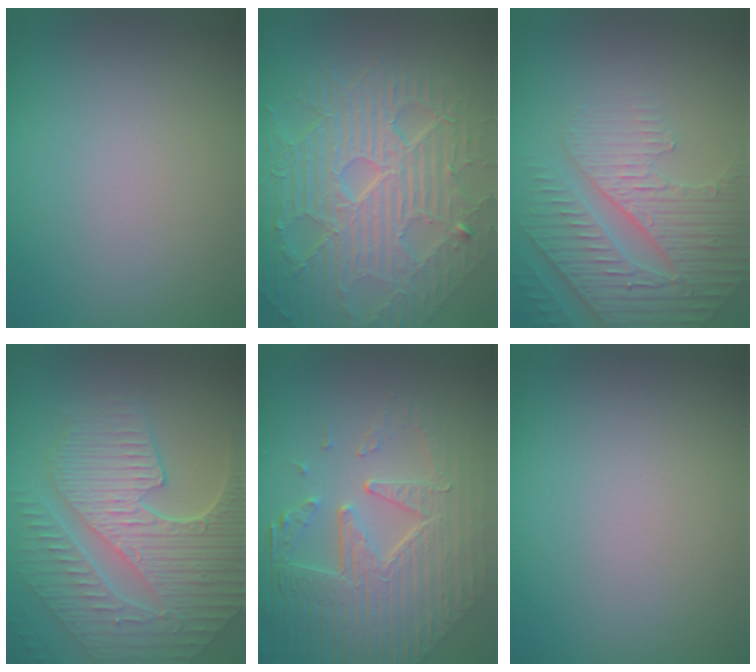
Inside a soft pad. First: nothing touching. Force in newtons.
{"total": 10.8, "press": 7.0, "slide": 8.2}
{"total": 5.7, "press": 4.9, "slide": 3.0}
{"total": 9.6, "press": 6.5, "slide": 7.1}
{"total": 8.7, "press": 5.9, "slide": 6.3}
{"total": 0.0}